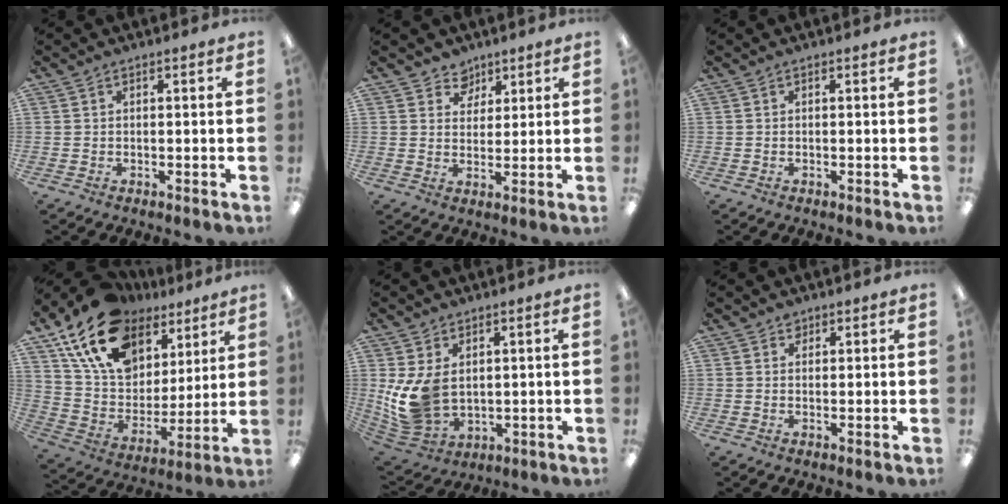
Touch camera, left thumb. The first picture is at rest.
{"total": 5.2, "force": [3.8, 3.6, 0.1], "torque": [0.001, -0.022, 0.067]}
{"total": 0.0}
{"total": 20.4, "force": [13.2, 12.6, 9.1], "torque": [-0.178, -0.057, 0.246]}
{"total": 12.2, "force": [1.6, 8.7, 8.4], "torque": [-0.194, -0.009, 0.035]}
{"total": 1.6, "force": [1.3, 0.9, 0.2], "torque": [0.003, -0.005, 0.024]}